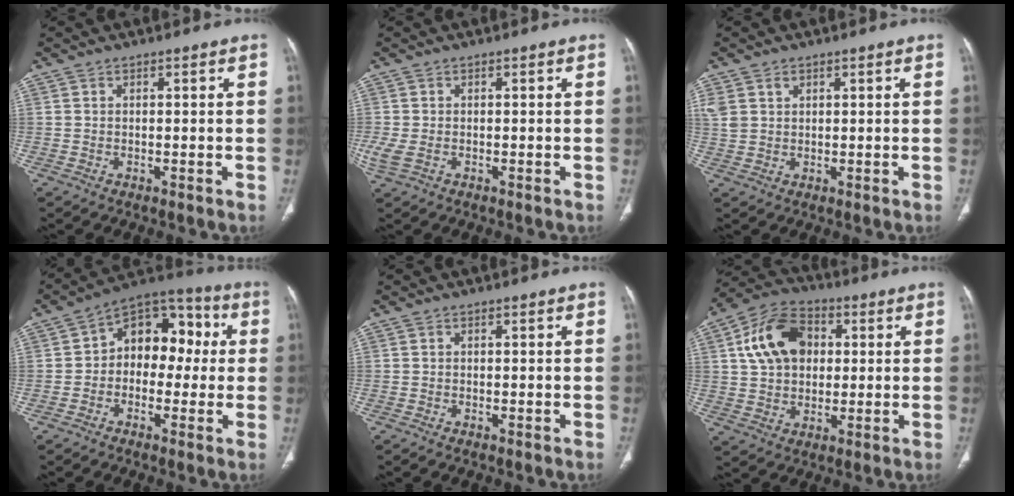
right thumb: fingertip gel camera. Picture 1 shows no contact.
{"total": 3.0, "force": [-0.8, 1.9, 2.2], "torque": [-0.075, 0.001, -0.011]}
{"total": 4.4, "force": [1.9, 3.3, 2.2], "torque": [-0.047, 0.006, 0.050]}
{"total": 13.0, "force": [0.7, 9.0, 9.2], "torque": [-0.081, 0.045, -0.009]}
{"total": 0.6, "force": [-0.4, 0.2, 0.3], "torque": [-0.010, -0.001, -0.006]}
{"total": 13.9, "force": [3.0, 10.0, 9.2], "torque": [-0.141, 0.013, 0.045]}